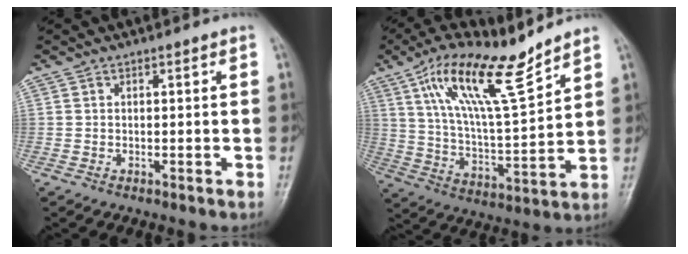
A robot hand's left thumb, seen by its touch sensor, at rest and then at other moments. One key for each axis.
{"total": 16.1, "fx": 10.7, "fy": 3.5, "fz": 11.6, "tx": -0.196, "ty": -0.052, "tz": 0.203}